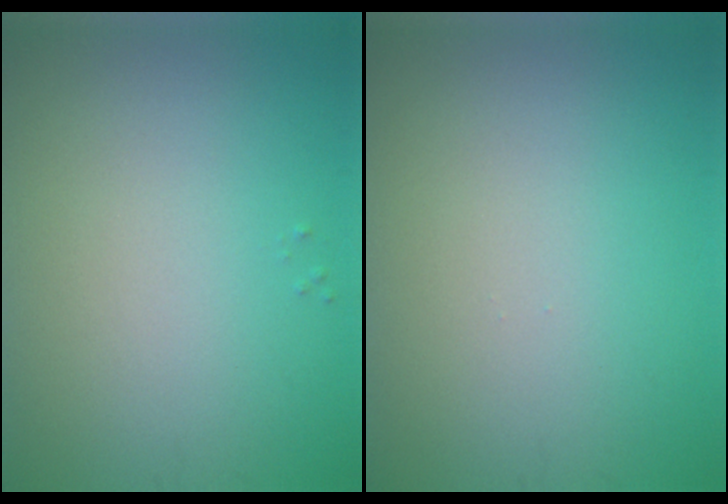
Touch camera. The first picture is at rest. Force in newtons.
{"total": 0.0}